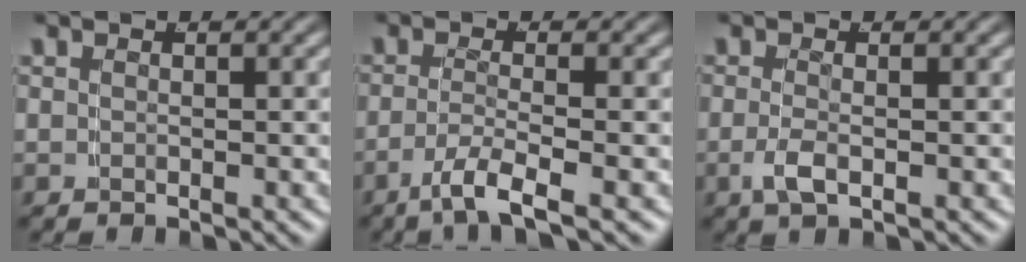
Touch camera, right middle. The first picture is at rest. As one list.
[{"total": 3.4, "force": [-2.1, 0.0, 2.6], "torque": [-0.052, -0.013, -0.032]}, {"total": 1.9, "force": [-0.9, 0.3, 1.6], "torque": [-0.039, -0.007, -0.014]}]